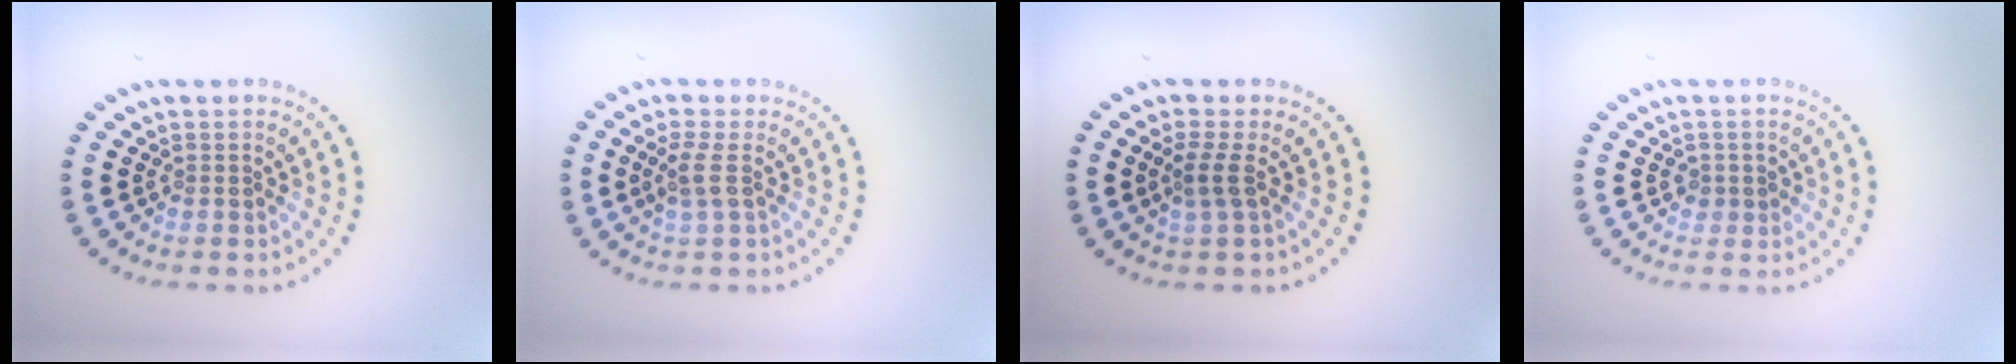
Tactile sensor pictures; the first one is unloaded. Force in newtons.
{"total": 1.9, "press": 1.5, "slide": 1.1}
{"total": 2.1, "press": 1.4, "slide": 1.5}
{"total": 1.2, "press": 1.0, "slide": 0.6}